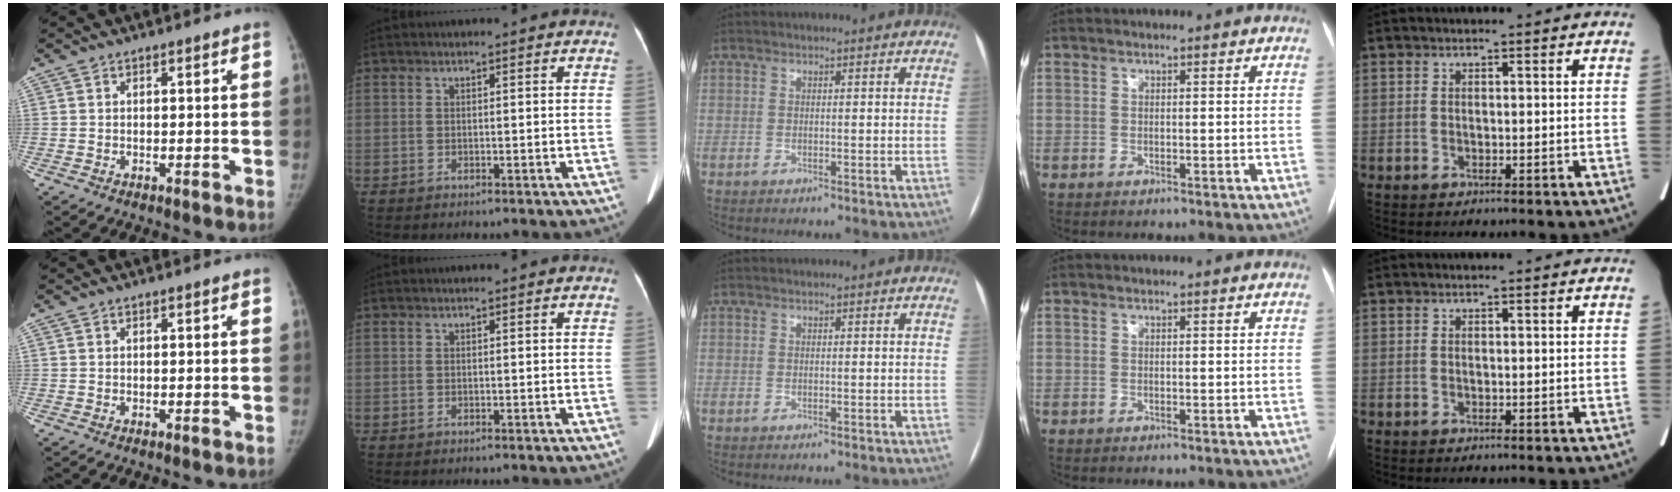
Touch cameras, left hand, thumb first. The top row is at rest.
{}